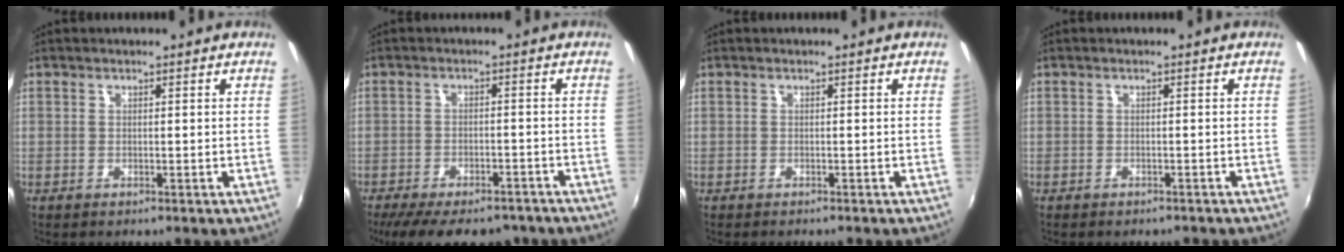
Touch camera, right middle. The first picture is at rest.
{"total": 15.4, "force": [-12.0, 5.7, 7.7], "torque": [-0.157, -0.027, -0.167]}
{"total": 0.6, "force": [-0.6, 0.0, 0.2], "torque": [-0.003, -0.005, -0.010]}
{"total": 2.0, "force": [-1.7, 0.6, 0.7], "torque": [-0.014, -0.011, -0.021]}